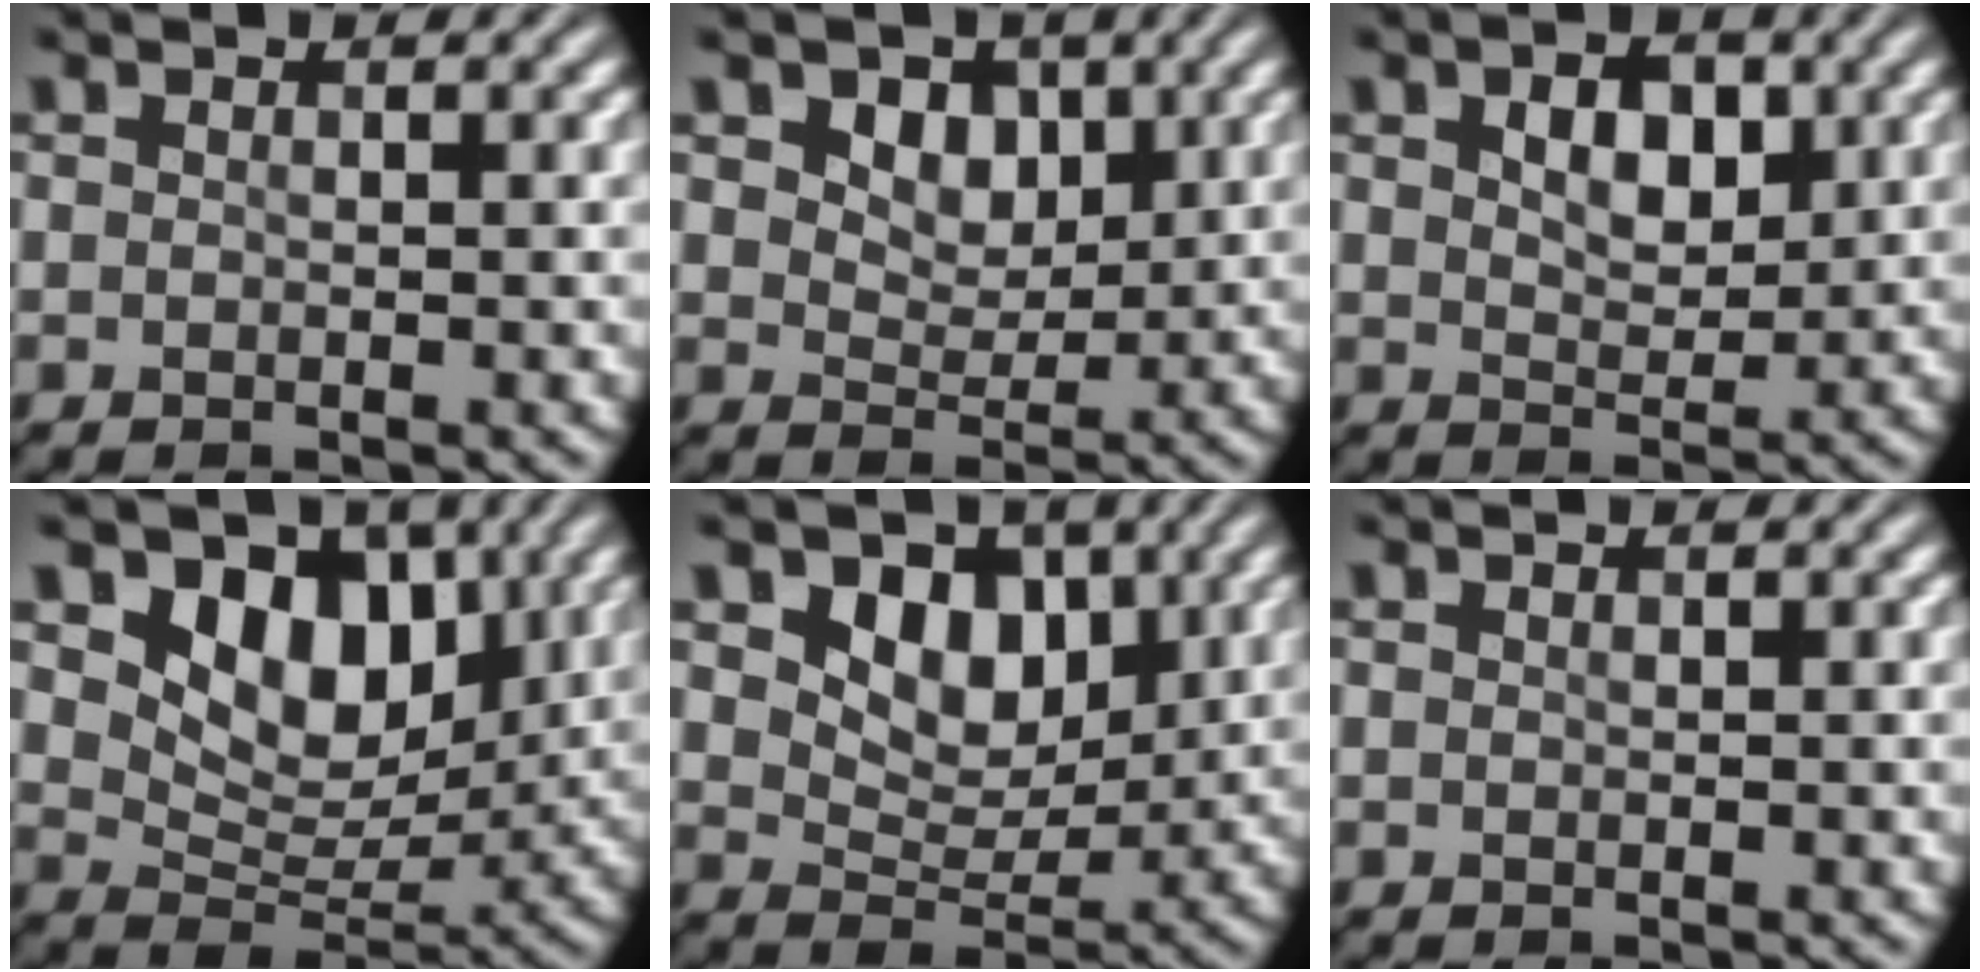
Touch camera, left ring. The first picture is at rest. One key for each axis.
{"total": 3.9, "fx": 1.8, "fy": 2.8, "fz": 2.1, "tx": -0.043, "ty": -0.014, "tz": 0.029}
{"total": 4.2, "fx": 1.4, "fy": 2.5, "fz": 3.0, "tx": -0.052, "ty": 0.002, "tz": 0.023}
{"total": 7.2, "fx": 2.9, "fy": 4.9, "fz": 4.5, "tx": -0.072, "ty": -0.016, "tz": 0.044}
{"total": 5.2, "fx": 2.2, "fy": 3.6, "fz": 3.0, "tx": -0.054, "ty": -0.011, "tz": 0.029}
{"total": 0.0}